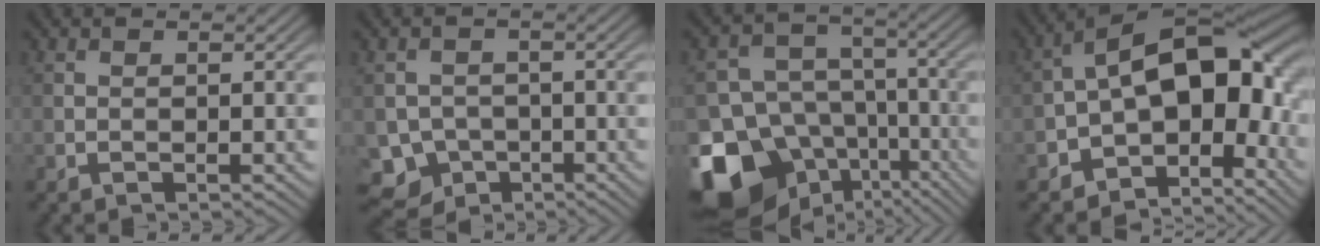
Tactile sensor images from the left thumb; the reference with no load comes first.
{"total": 5.7, "force": [-2.8, 4.7, 1.7], "torque": [-0.029, -0.009, -0.053]}
{"total": 18.6, "force": [-10.4, 13.7, 7.1], "torque": [-0.185, -0.053, -0.155]}
{"total": 13.7, "force": [-2.8, 8.0, 10.8], "torque": [-0.146, 0.014, -0.065]}